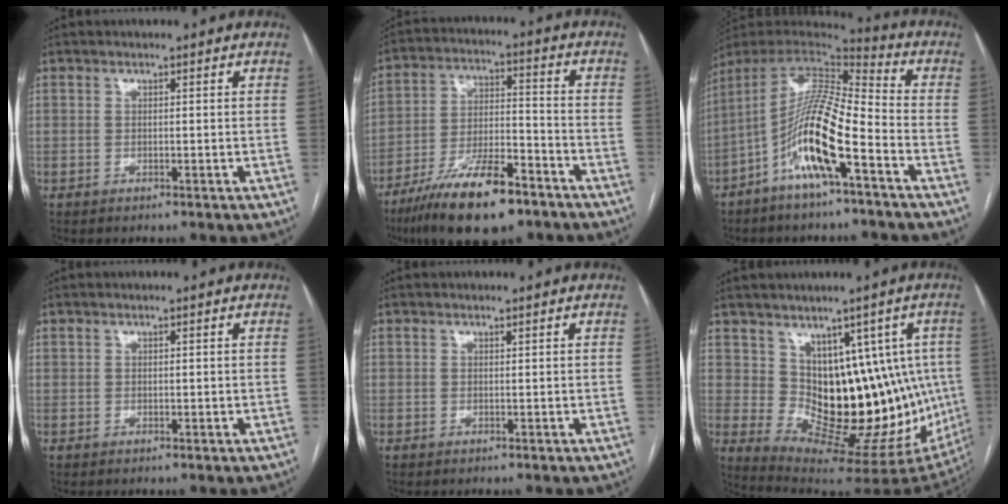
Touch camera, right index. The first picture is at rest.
{"total": 15.6, "force": [-10.5, 4.0, 10.8], "torque": [-0.203, -0.013, -0.186]}
{"total": 14.8, "force": [-6.4, 1.9, 13.2], "torque": [-0.255, 0.002, -0.119]}
{"total": 0.6, "force": [0.5, 0.3, 0.1], "torque": [0.011, 0.001, 0.008]}
{"total": 0.0}
{"total": 15.0, "force": [2.6, 8.2, 12.2], "torque": [-0.137, 0.016, 0.065]}